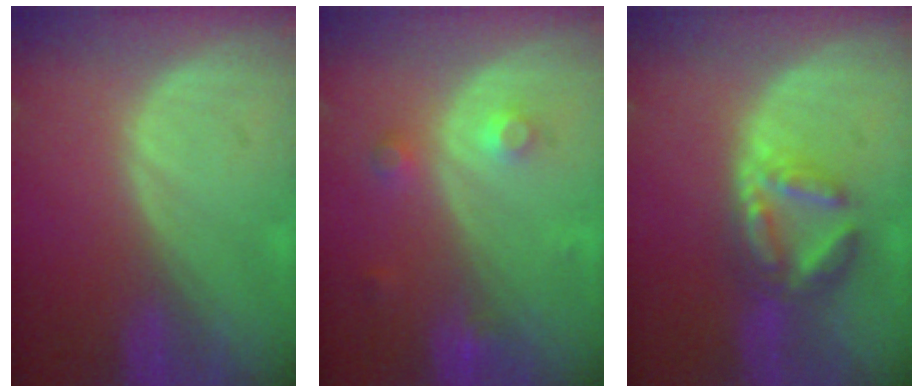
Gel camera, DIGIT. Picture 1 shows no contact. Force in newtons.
{"total": 3.3, "press": 3.1, "slide": 1.1}
{"total": 6.9, "press": 6.0, "slide": 3.3}